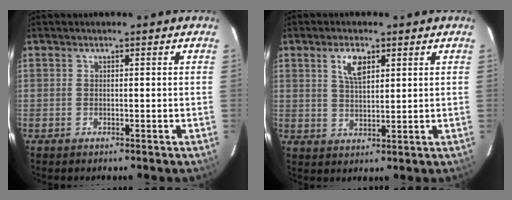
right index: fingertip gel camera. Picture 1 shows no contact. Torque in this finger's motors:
{"motor_torque": [0.09, 0.03, 0.13, 0.05]}